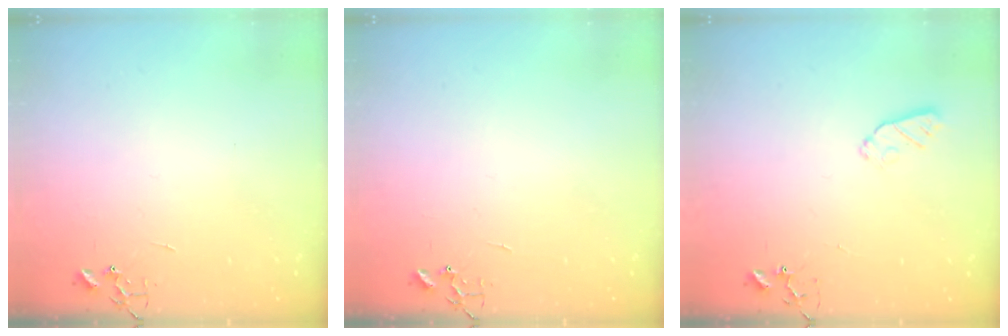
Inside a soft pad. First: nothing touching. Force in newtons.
{"total": 0.0}
{"total": 5.5, "press": 5.4, "slide": 1.1}